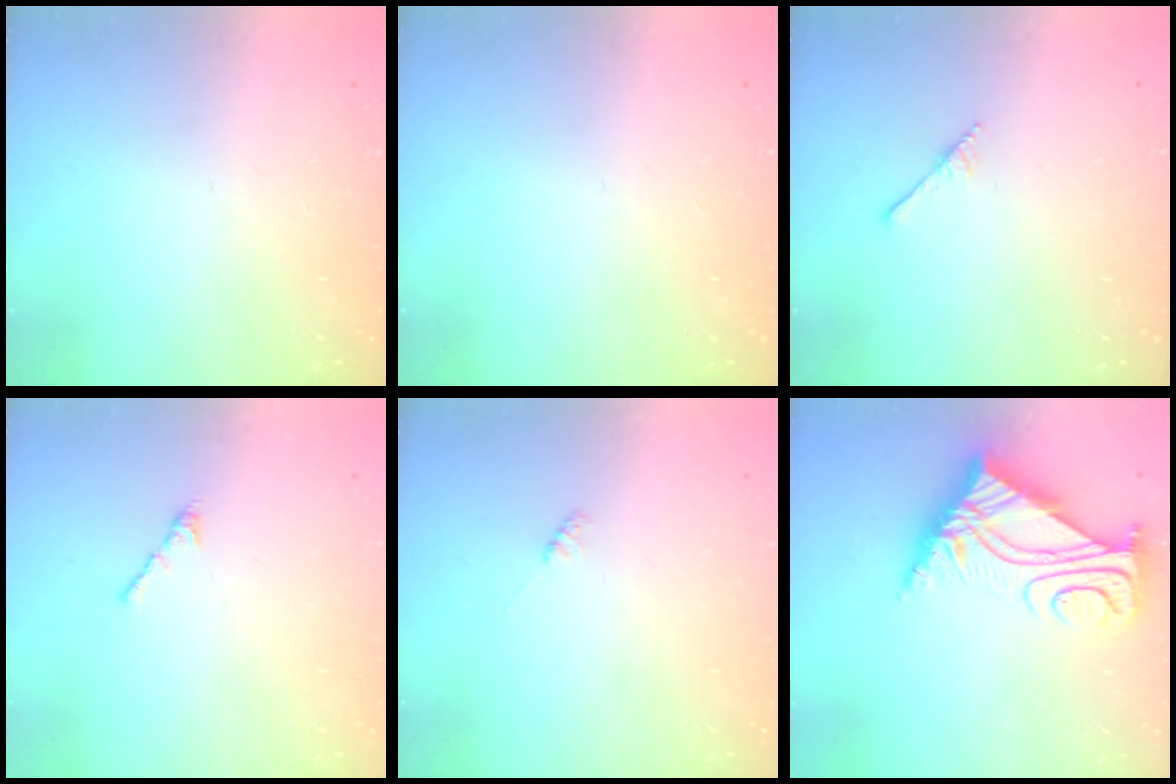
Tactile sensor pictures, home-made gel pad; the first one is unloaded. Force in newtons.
{"total": 0.0}
{"total": 2.9, "press": 2.9, "slide": 0.2}
{"total": 2.7, "press": 2.6, "slide": 0.7}
{"total": 1.9, "press": 1.9, "slide": 0.3}
{"total": 9.9, "press": 9.8, "slide": 1.0}